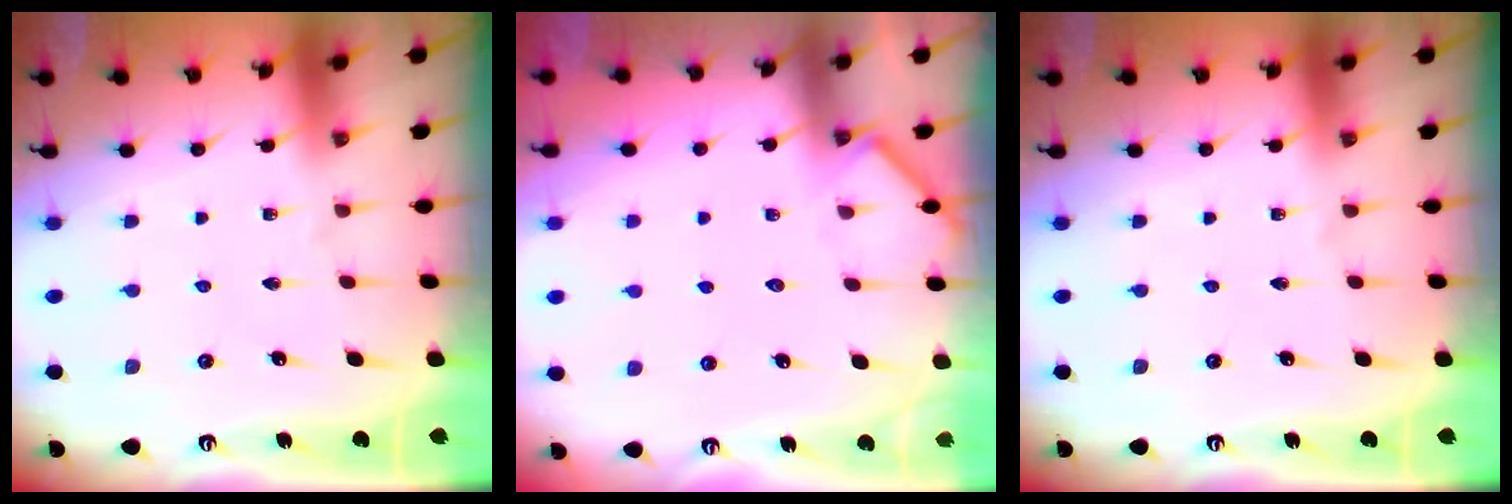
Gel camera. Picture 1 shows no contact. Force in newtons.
{"total": 2.8, "press": 2.8, "slide": 0.4}
{"total": 0.0}